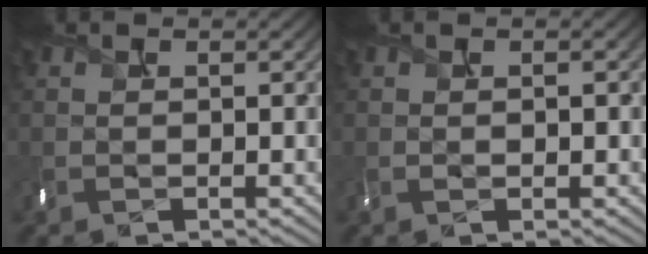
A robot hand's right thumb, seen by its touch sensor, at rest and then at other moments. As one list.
[{"total": 0.9, "force": [0.3, 0.5, 0.7], "torque": [-0.007, -0.006, 0.002]}]